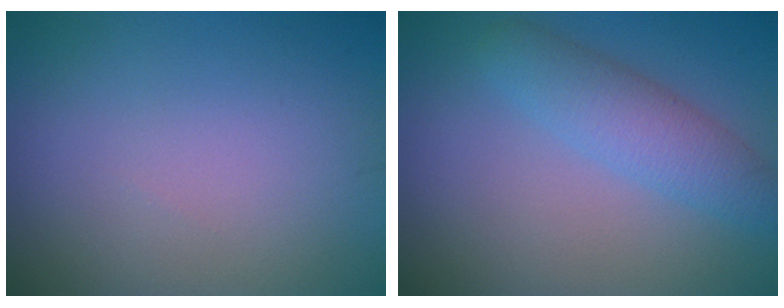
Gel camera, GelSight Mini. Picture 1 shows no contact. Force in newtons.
{"total": 3.7, "press": 3.6, "slide": 0.2}